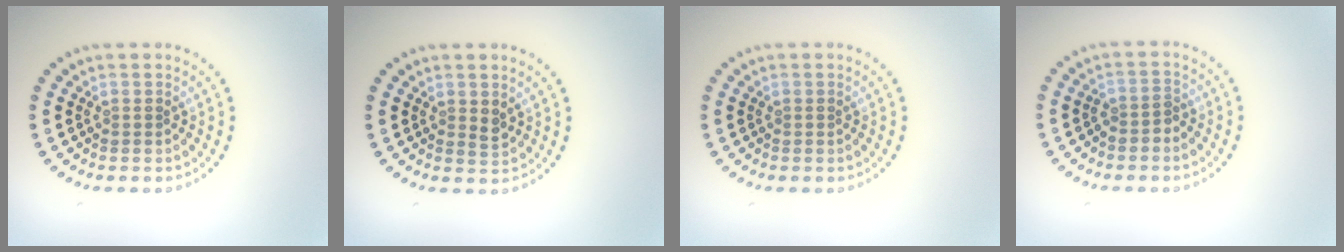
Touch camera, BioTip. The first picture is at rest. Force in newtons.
{"total": 0.9, "press": 0.9, "slide": 0.3}
{"total": 0.0}
{"total": 1.3, "press": 1.1, "slide": 0.7}